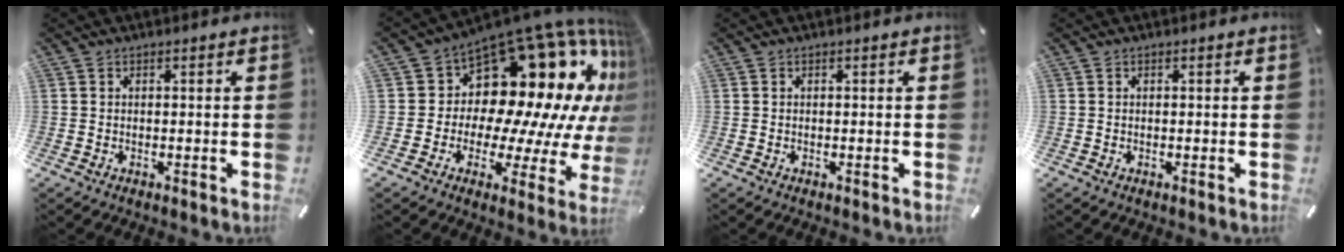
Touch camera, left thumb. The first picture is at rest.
{"total": 21.6, "force": [10.6, 12.8, 13.7], "torque": [-0.193, -0.128, 0.200]}
{"total": 0.0}
{"total": 0.0}